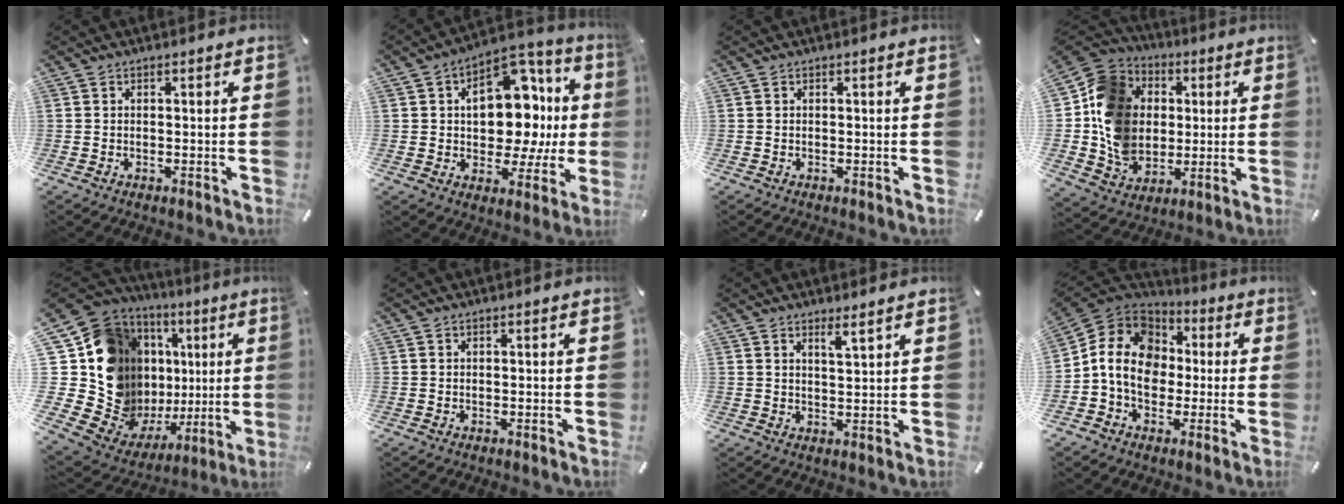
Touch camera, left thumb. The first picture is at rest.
{"total": 18.0, "force": [2.3, 12.0, 13.3], "torque": [-0.181, -0.020, 0.039]}
{"total": 0.0}
{"total": 15.3, "force": [-0.3, 13.8, 6.6], "torque": [-0.138, 0.010, -0.001]}
{"total": 21.5, "force": [2.8, 15.8, 14.4], "torque": [-0.256, -0.087, 0.093]}
{"total": 0.0}
{"total": 3.0, "force": [2.6, -0.1, 1.6], "torque": [-0.035, -0.010, 0.046]}
{"total": 13.3, "force": [-1.6, 11.3, 6.7], "torque": [-0.143, 0.021, -0.027]}